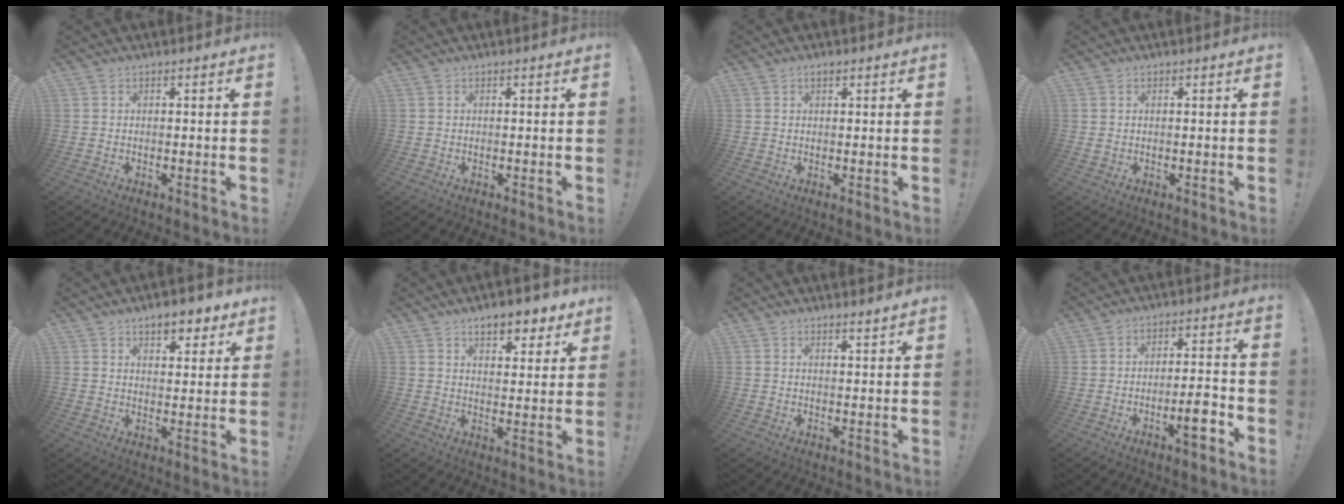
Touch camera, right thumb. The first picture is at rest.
{"total": 0.0}
{"total": 1.0, "force": [0.7, 0.4, 0.6], "torque": [-0.010, 0.000, 0.013]}
{"total": 0.7, "force": [0.3, 0.5, 0.2], "torque": [-0.001, 0.000, 0.005]}
{"total": 7.0, "force": [5.2, 3.1, 3.6], "torque": [-0.042, -0.027, 0.090]}
{"total": 8.4, "force": [6.2, 3.3, 4.6], "torque": [-0.055, -0.035, 0.108]}
{"total": 2.1, "force": [1.9, -0.1, 0.8], "torque": [-0.010, -0.016, 0.033]}
{"total": 6.9, "force": [-3.7, 1.8, 5.6], "torque": [-0.071, 0.015, -0.062]}